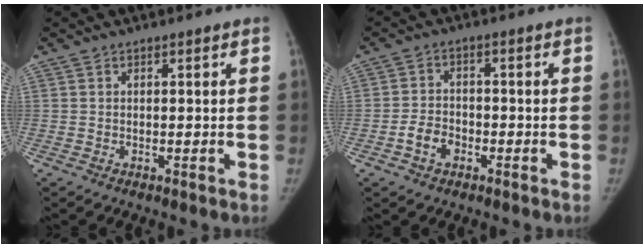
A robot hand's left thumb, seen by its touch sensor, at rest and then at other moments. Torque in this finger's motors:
{"motor_torque": [-0.09, 0.09, 0.59, -0.13, 0.01]}